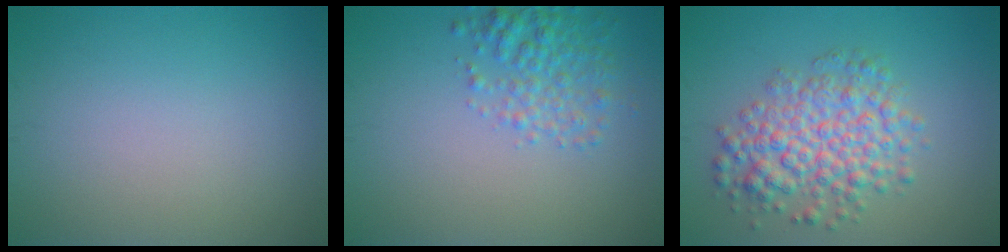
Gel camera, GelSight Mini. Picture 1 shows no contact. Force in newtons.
{"total": 3.1, "press": 3.1, "slide": 0.1}
{"total": 5.7, "press": 5.7, "slide": 0.1}